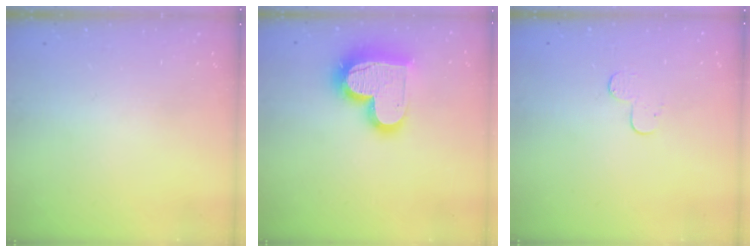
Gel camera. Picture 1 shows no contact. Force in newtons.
{"total": 18.8, "press": 18.7, "slide": 1.6}
{"total": 4.9, "press": 4.9, "slide": 0.5}